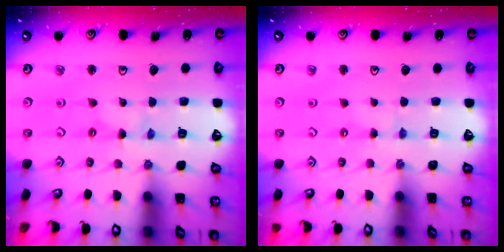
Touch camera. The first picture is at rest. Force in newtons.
{"total": 0.5, "press": 0.5, "slide": 0.1}